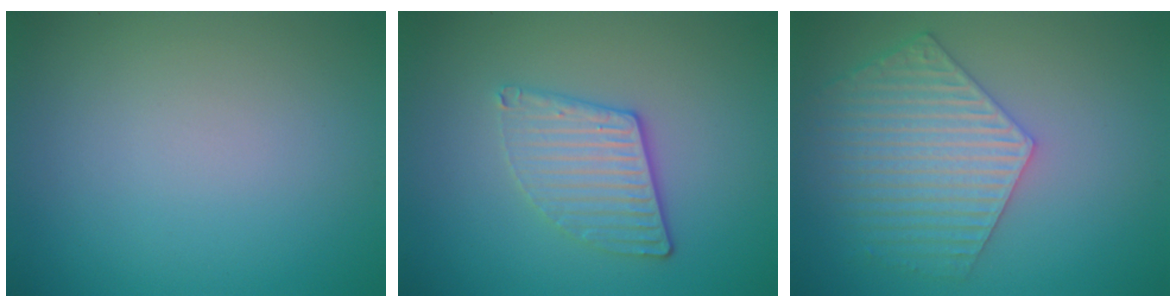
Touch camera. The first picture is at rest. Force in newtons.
{"total": 3.4, "press": 2.9, "slide": 1.7}
{"total": 5.7, "press": 4.6, "slide": 3.4}